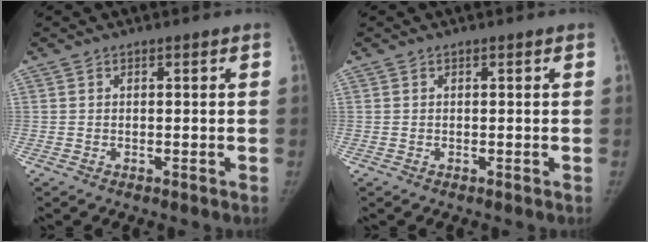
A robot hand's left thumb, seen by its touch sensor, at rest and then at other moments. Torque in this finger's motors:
{"motor_torque": [-0.02, 0.01, 0.13, -0.11, 0.00]}